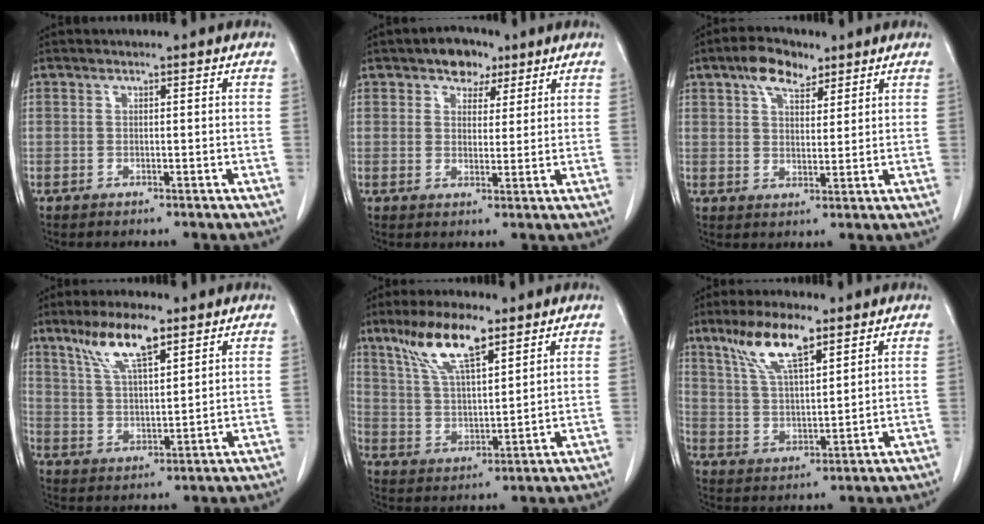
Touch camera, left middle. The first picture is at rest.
{"total": 5.0, "force": [3.2, 3.3, 2.1], "torque": [-0.025, 0.013, 0.051]}
{"total": 6.3, "force": [4.0, 3.0, 3.8], "torque": [-0.068, 0.016, 0.070]}
{"total": 8.7, "force": [5.7, 1.8, 6.3], "torque": [-0.128, 0.007, 0.111]}
{"total": 10.4, "force": [6.8, 2.4, 7.5], "torque": [-0.152, 0.012, 0.134]}
{"total": 9.5, "force": [6.1, 2.2, 6.9], "torque": [-0.141, 0.010, 0.120]}